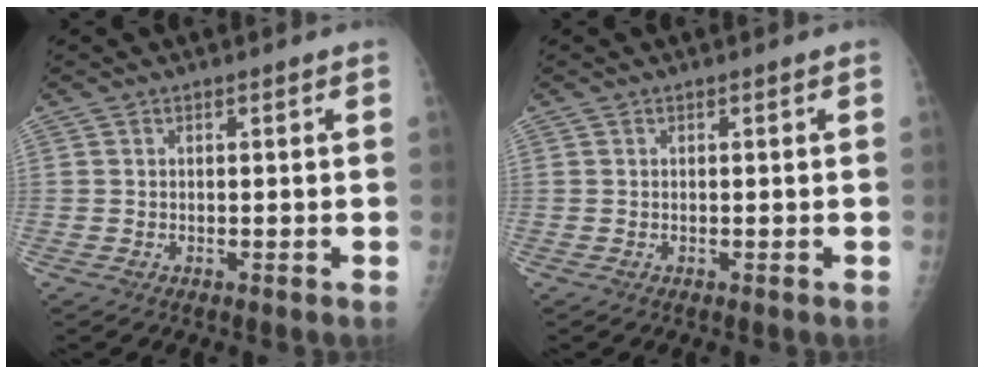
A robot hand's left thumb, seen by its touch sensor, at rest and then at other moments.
{"total": 0.0}